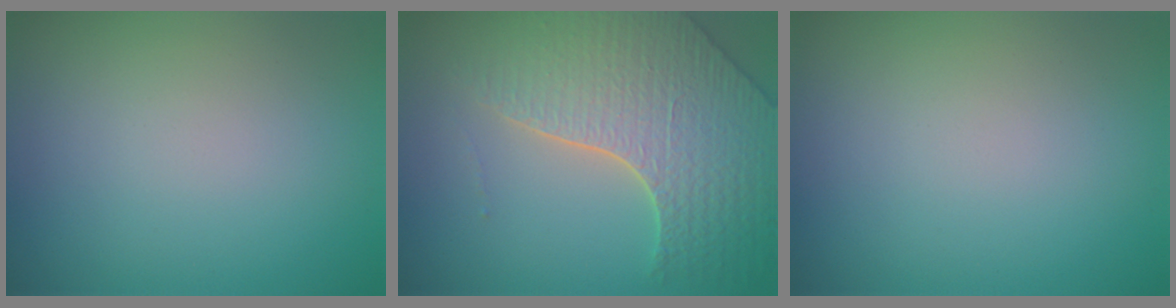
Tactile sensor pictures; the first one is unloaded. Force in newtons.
{"total": 6.1, "press": 5.1, "slide": 3.3}
{"total": 0.0}